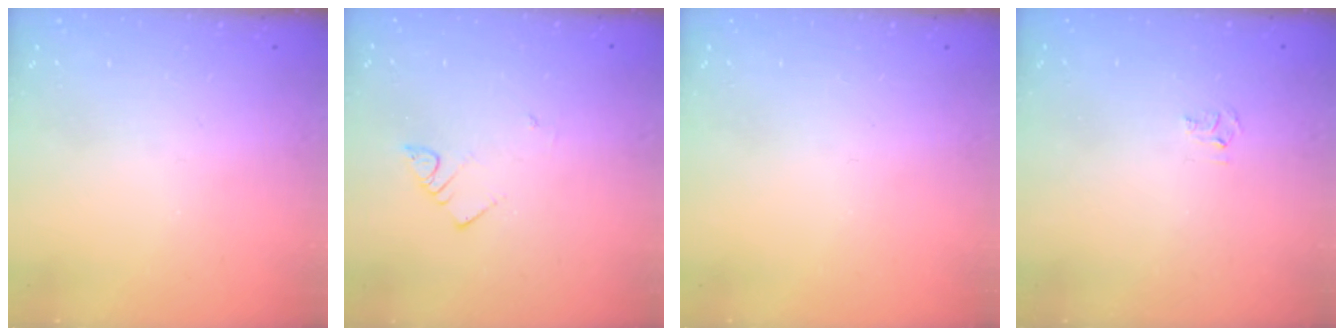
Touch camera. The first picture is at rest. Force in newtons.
{"total": 3.2, "press": 3.2, "slide": 0.3}
{"total": 0.0}
{"total": 3.8, "press": 3.8, "slide": 0.4}